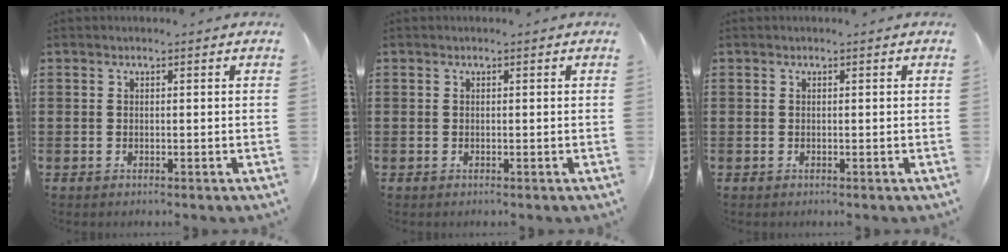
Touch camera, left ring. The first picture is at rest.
{"total": 0.0}
{"total": 0.0}